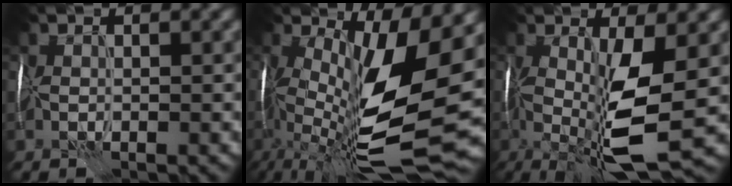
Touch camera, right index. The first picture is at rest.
{"total": 14.7, "force": [-1.8, 4.7, 13.8], "torque": [-0.243, -0.009, -0.026]}
{"total": 9.3, "force": [-1.0, 2.3, 8.9], "torque": [-0.179, -0.017, -0.015]}